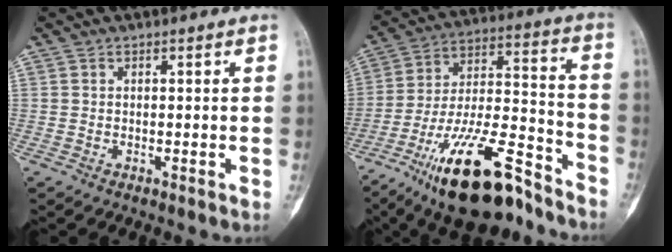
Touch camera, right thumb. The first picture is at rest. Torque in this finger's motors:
{"motor_torque": [3.42, 1.59, 1.74, -1.03, 0.56]}